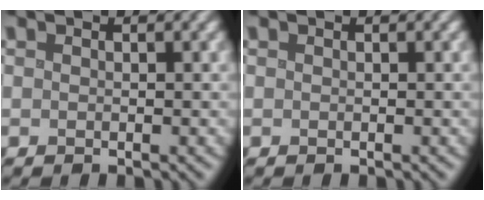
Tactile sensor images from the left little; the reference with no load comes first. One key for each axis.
{"total": 0.0}